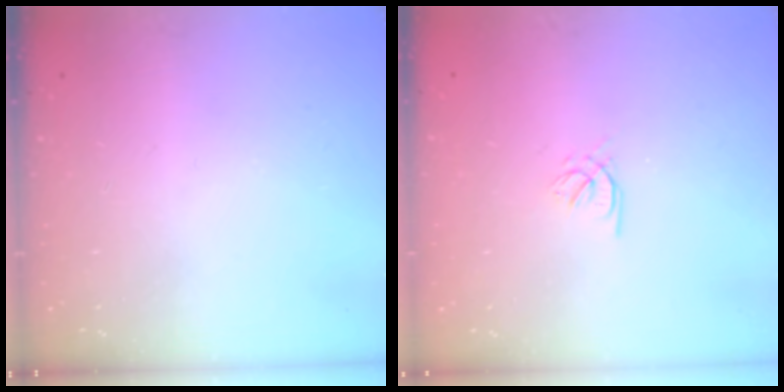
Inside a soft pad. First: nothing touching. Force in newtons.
{"total": 2.1, "press": 2.0, "slide": 0.5}